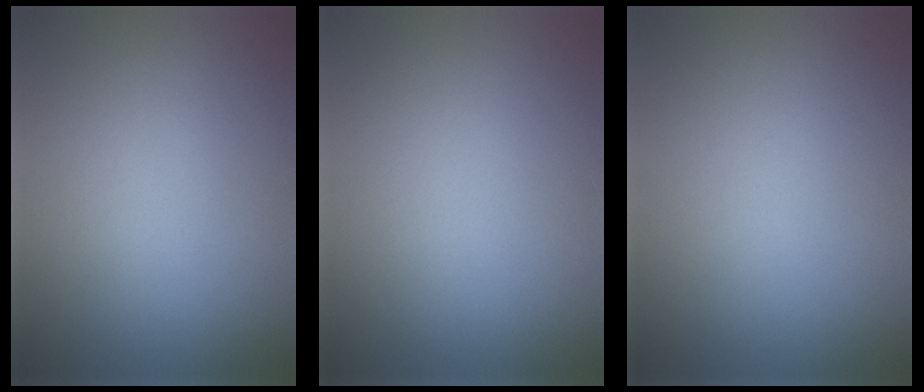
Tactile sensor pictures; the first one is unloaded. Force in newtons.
{"total": 0.0}
{"total": 0.0}